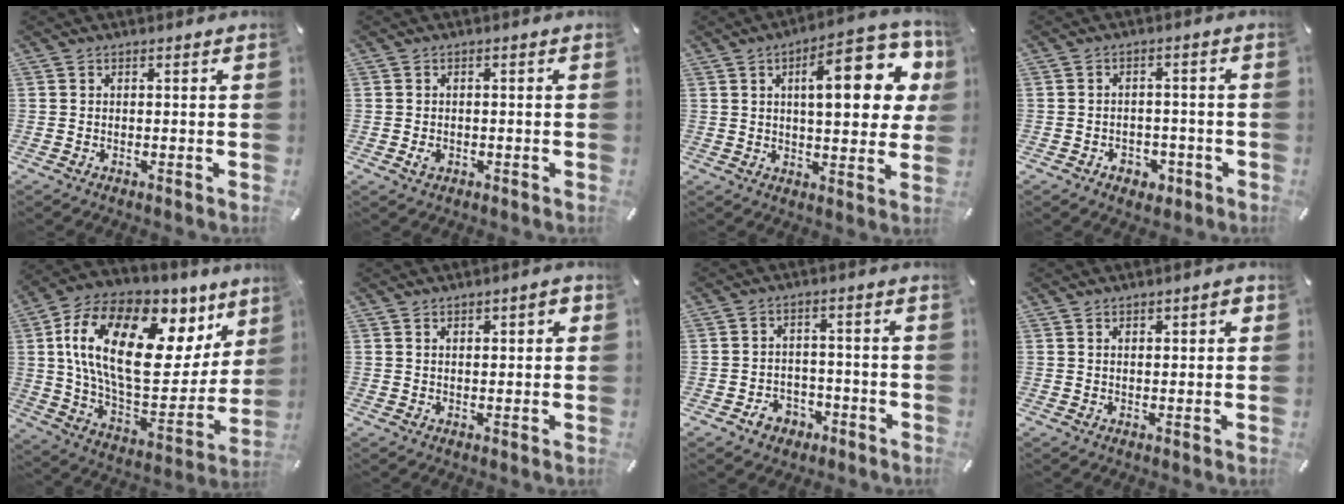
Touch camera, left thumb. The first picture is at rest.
{"total": 1.8, "force": [-0.5, 1.3, 1.2], "torque": [-0.022, 0.002, -0.009]}
{"total": 19.2, "force": [6.3, 7.4, 16.6], "torque": [-0.229, -0.013, 0.092]}
{"total": 3.9, "force": [-1.8, 3.1, 1.5], "torque": [-0.022, 0.008, -0.032]}
{"total": 24.9, "force": [8.9, 13.3, 19.1], "torque": [-0.343, -0.042, 0.154]}
{"total": 2.8, "force": [1.0, 1.3, 2.3], "torque": [-0.038, 0.001, 0.013]}
{"total": 5.5, "force": [-2.7, 4.4, 1.8], "torque": [-0.026, 0.014, -0.048]}
{"total": 2.1, "force": [0.9, 1.0, 1.7], "torque": [-0.025, 0.001, 0.013]}